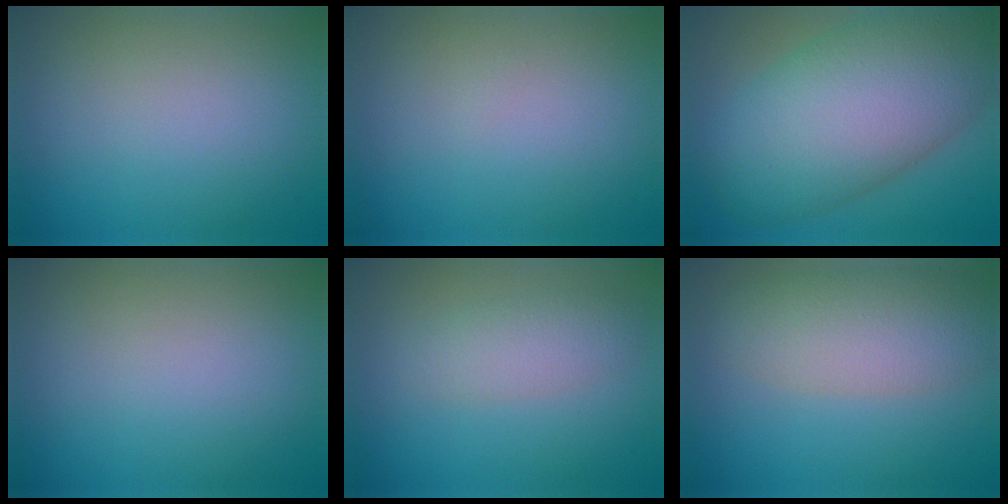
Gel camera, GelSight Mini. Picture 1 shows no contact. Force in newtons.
{"total": 0.0}
{"total": 13.0, "press": 12.9, "slide": 0.8}
{"total": 0.0}
{"total": 2.7, "press": 2.7, "slide": 0.0}
{"total": 5.6, "press": 5.6, "slide": 0.3}